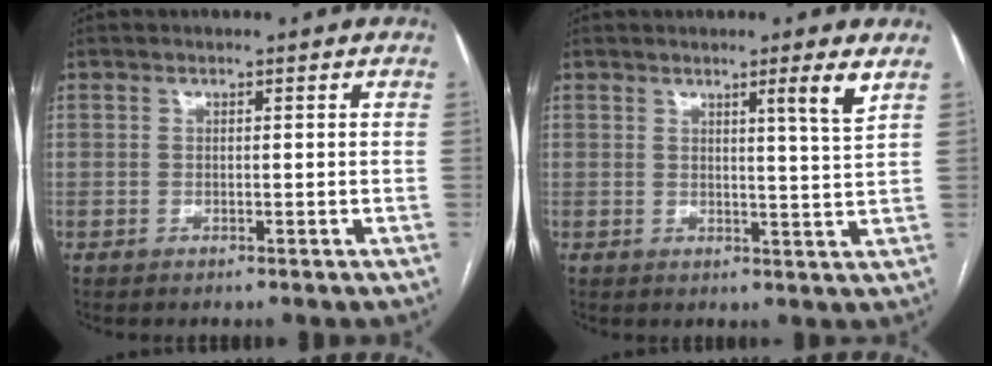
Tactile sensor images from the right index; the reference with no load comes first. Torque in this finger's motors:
{"motor_torque": [-0.06, 0.13, 0.07, 0.03]}